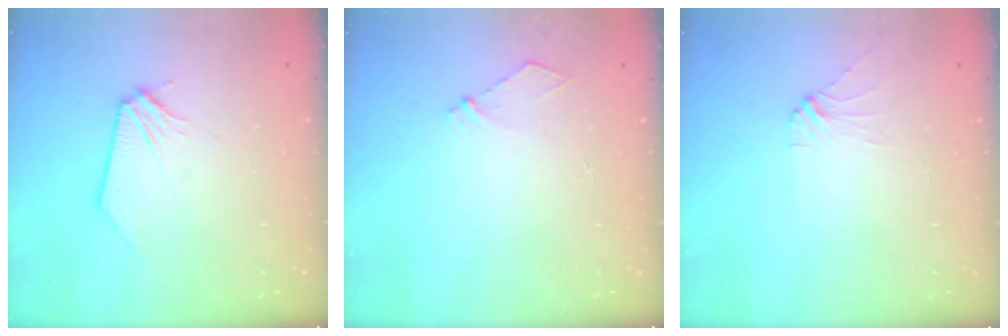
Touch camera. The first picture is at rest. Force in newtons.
{"total": 4.7, "press": 4.6, "slide": 0.7}
{"total": 3.1, "press": 3.0, "slide": 0.8}